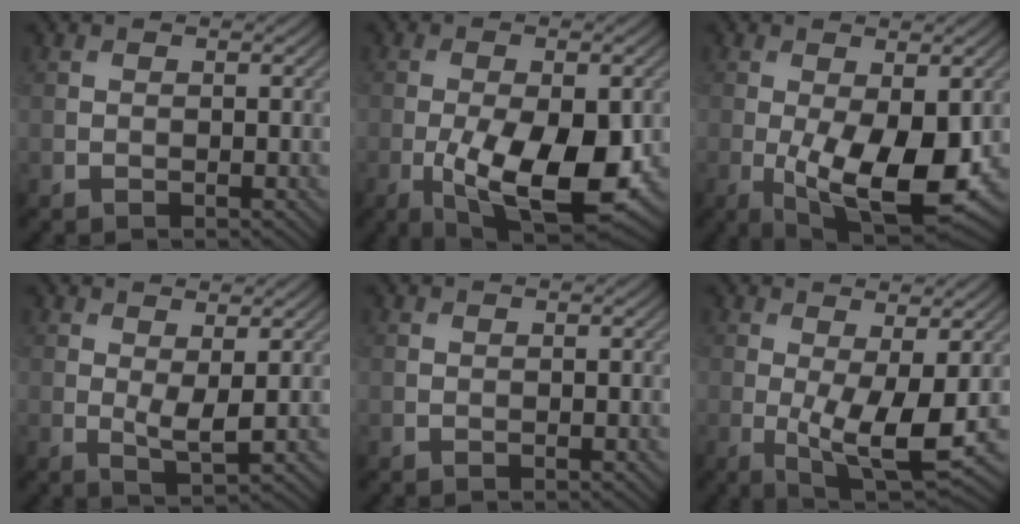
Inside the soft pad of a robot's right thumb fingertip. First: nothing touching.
{"total": 12.8, "force": [-3.5, 5.4, 11.1], "torque": [-0.189, -0.026, -0.049]}
{"total": 11.0, "force": [-2.0, 4.5, 9.8], "torque": [-0.184, -0.036, -0.016]}
{"total": 2.6, "force": [0.6, 0.6, 2.5], "torque": [-0.052, -0.009, 0.015]}
{"total": 0.0}
{"total": 7.7, "force": [-0.8, 2.3, 7.3], "torque": [-0.142, -0.017, -0.005]}